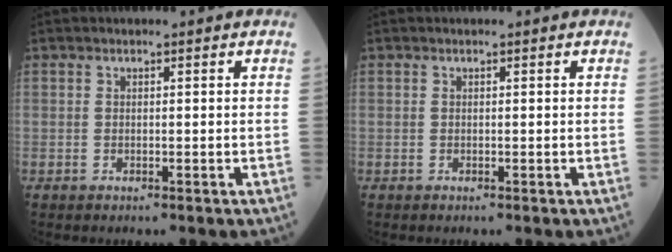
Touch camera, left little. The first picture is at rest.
{"total": 0.0}